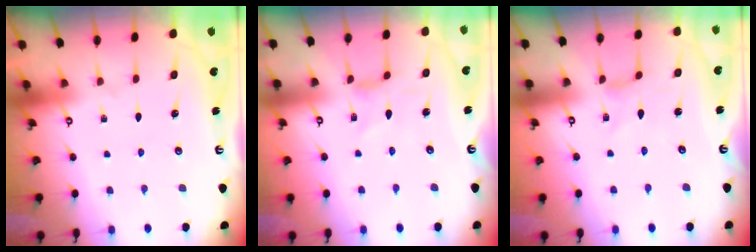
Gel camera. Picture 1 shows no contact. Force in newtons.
{"total": 2.3, "press": 2.3, "slide": 0.4}
{"total": 0.0}